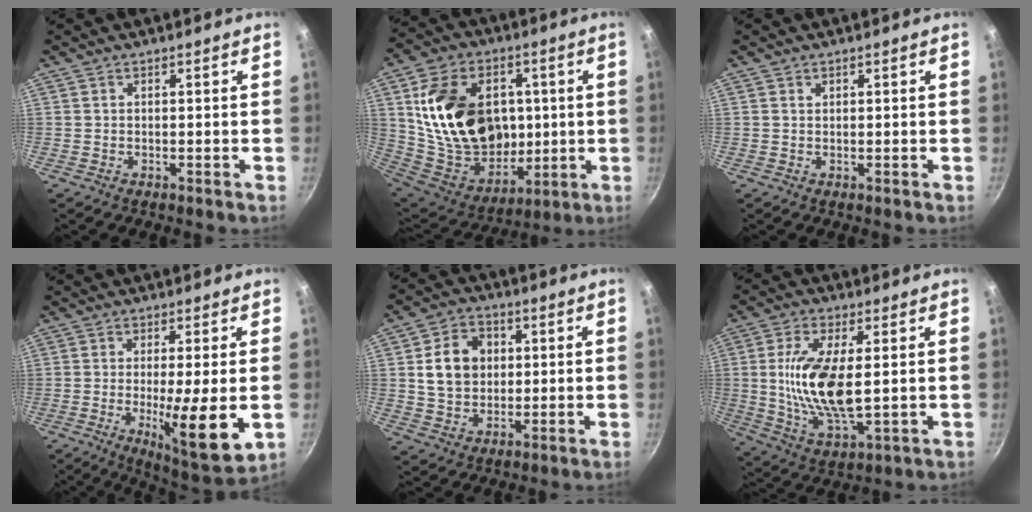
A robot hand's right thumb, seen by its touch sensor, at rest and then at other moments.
{"total": 25.8, "force": [4.3, 19.0, 16.9], "torque": [-0.260, -0.009, 0.093]}
{"total": 0.5, "force": [0.3, 0.4, 0.2], "torque": [-0.001, 0.001, 0.005]}
{"total": 12.2, "force": [-1.8, 2.0, 11.9], "torque": [-0.187, -0.017, -0.021]}
{"total": 10.7, "force": [1.8, 8.5, 6.2], "torque": [-0.081, 0.007, 0.029]}
{"total": 14.8, "force": [1.3, 6.1, 13.4], "torque": [-0.256, -0.013, 0.027]}